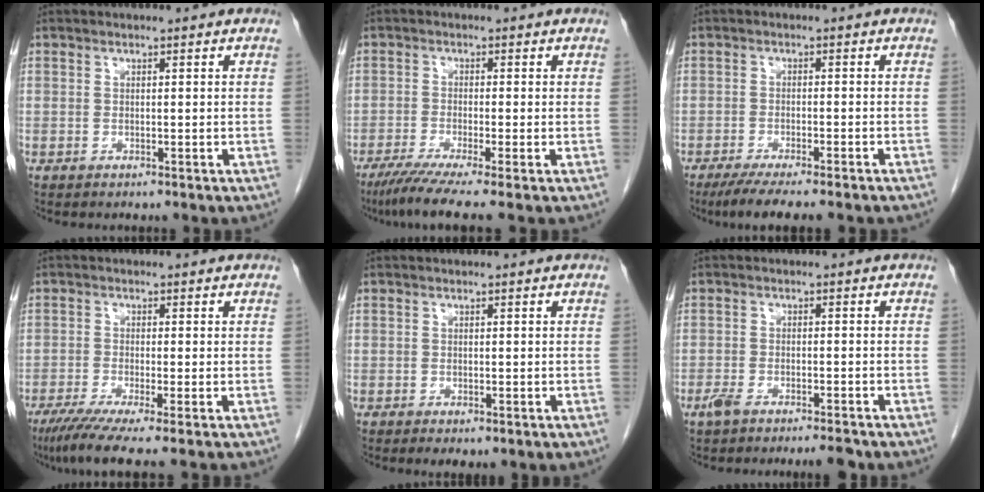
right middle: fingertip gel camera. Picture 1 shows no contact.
{"total": 6.9, "force": [-5.0, -0.8, 4.6], "torque": [-0.075, -0.022, -0.086]}
{"total": 9.3, "force": [-7.7, 0.6, 5.2], "torque": [-0.068, -0.018, -0.113]}
{"total": 7.2, "force": [-5.0, -0.2, 5.2], "torque": [-0.084, -0.020, -0.084]}
{"total": 2.1, "force": [-1.0, 0.9, 1.6], "torque": [-0.026, -0.004, -0.008]}
{"total": 4.3, "force": [-3.4, 0.8, 2.6], "torque": [-0.047, -0.002, -0.055]}